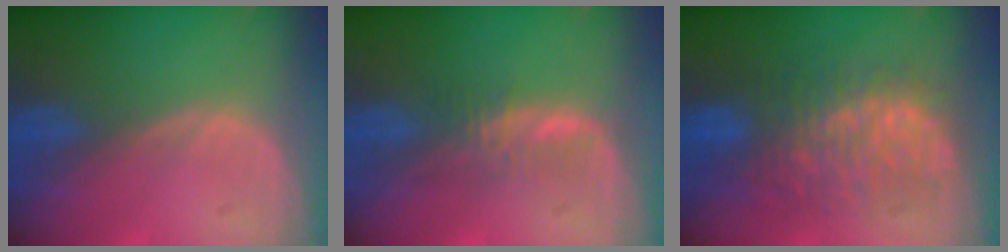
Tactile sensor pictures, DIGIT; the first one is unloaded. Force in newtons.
{"total": 2.9, "press": 2.9, "slide": 0.2}
{"total": 10.1, "press": 10.0, "slide": 1.1}